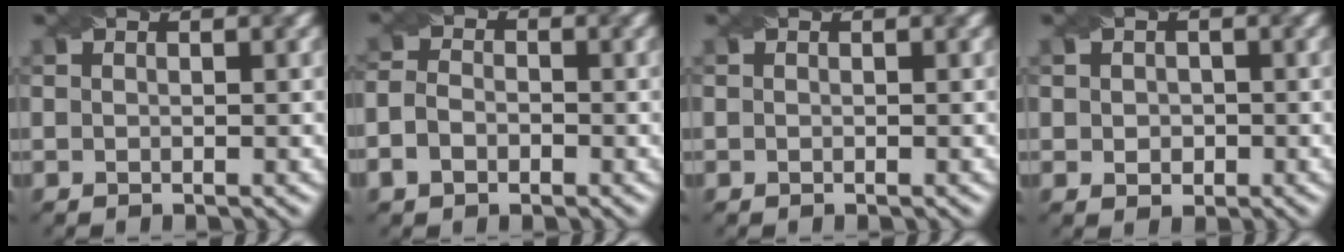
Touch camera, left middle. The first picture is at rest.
{"total": 2.7, "force": [-1.1, 2.0, 1.5], "torque": [-0.032, -0.001, -0.026]}
{"total": 0.0}
{"total": 1.4, "force": [0.1, 1.2, 0.7], "torque": [-0.009, 0.000, 0.000]}